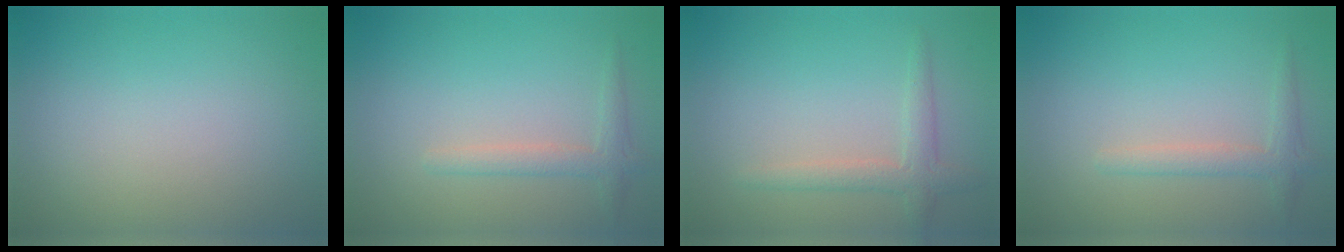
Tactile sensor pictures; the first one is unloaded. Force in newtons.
{"total": 1.9, "press": 1.9, "slide": 0.0}
{"total": 2.3, "press": 2.2, "slide": 0.1}
{"total": 1.9, "press": 1.9, "slide": 0.0}